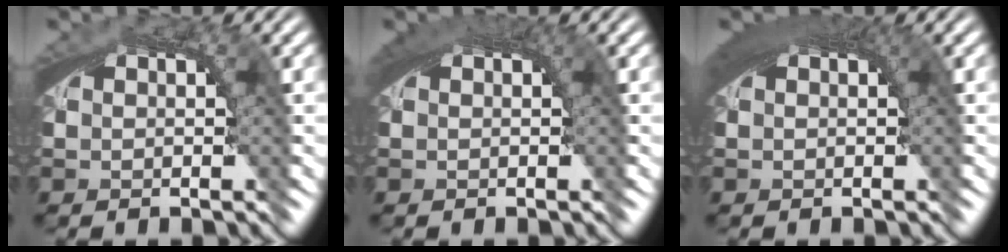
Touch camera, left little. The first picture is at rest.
{"total": 1.8, "force": [0.8, 0.3, 1.6], "torque": [-0.019, 0.007, 0.012]}
{"total": 2.9, "force": [1.1, 0.8, 2.6], "torque": [-0.029, 0.011, 0.015]}